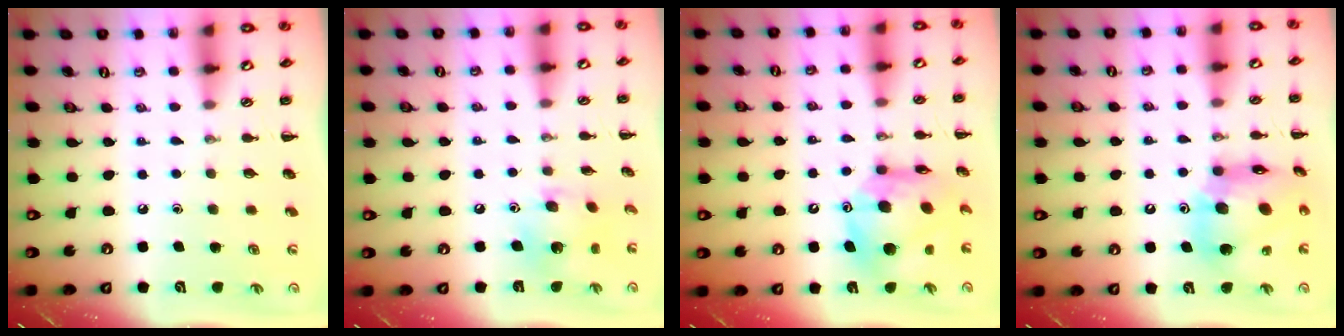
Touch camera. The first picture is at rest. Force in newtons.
{"total": 7.3, "press": 7.3, "slide": 0.4}
{"total": 12.6, "press": 12.1, "slide": 3.5}
{"total": 16.0, "press": 15.5, "slide": 3.7}